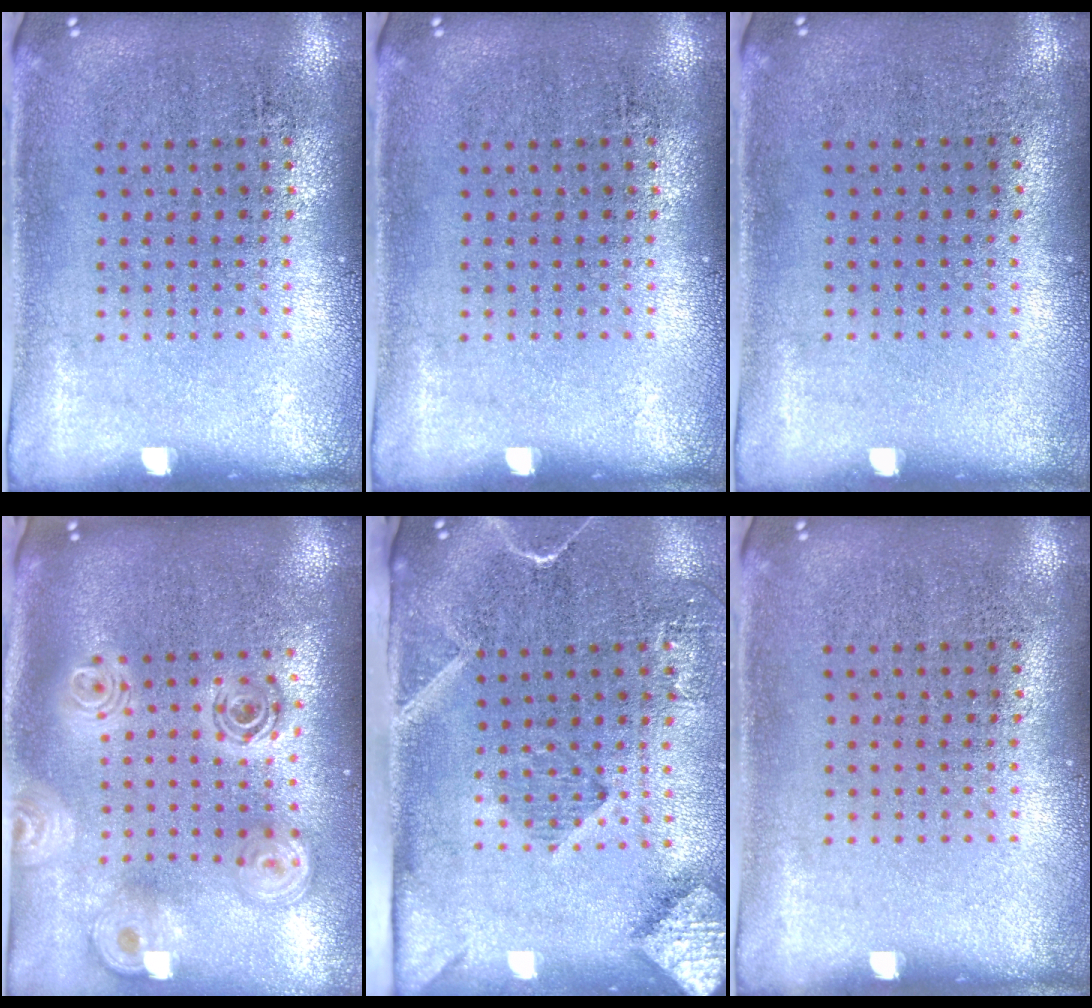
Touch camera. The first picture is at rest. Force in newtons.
{"total": 0.0}
{"total": 0.0}
{"total": 2.5, "press": 1.9, "slide": 1.7}
{"total": 2.9, "press": 2.1, "slide": 2.0}
{"total": 0.0}